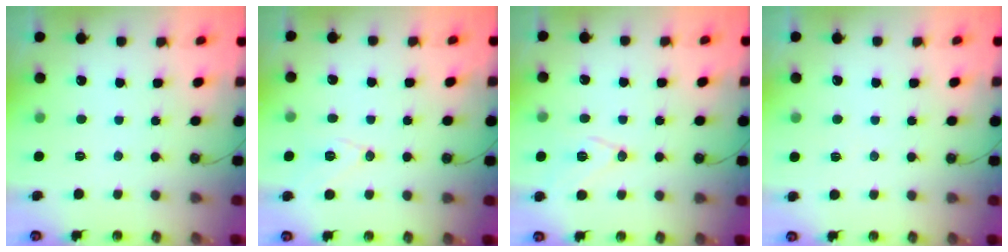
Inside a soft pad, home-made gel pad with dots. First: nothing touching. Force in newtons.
{"total": 9.7, "press": 9.0, "slide": 3.5}
{"total": 11.7, "press": 11.1, "slide": 3.5}
{"total": 3.6, "press": 3.2, "slide": 1.6}